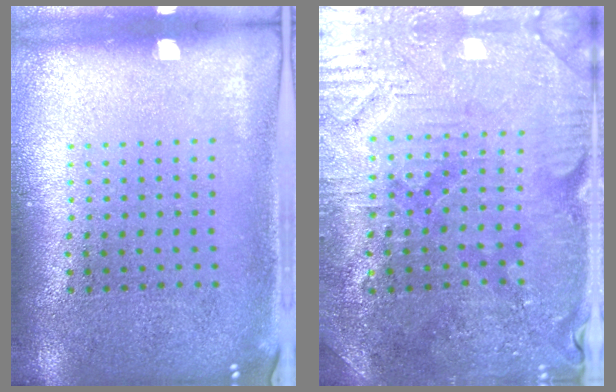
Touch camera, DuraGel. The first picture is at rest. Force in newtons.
{"total": 1.4, "press": 1.4, "slide": 0.4}